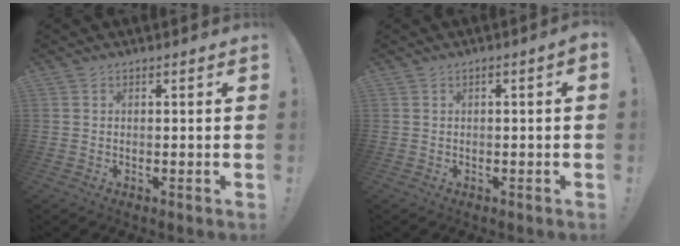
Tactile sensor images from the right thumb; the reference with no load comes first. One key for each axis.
{"total": 1.4, "fx": -0.5, "fy": -0.2, "fz": 1.3, "tx": -0.022, "ty": 0.000, "tz": -0.010}